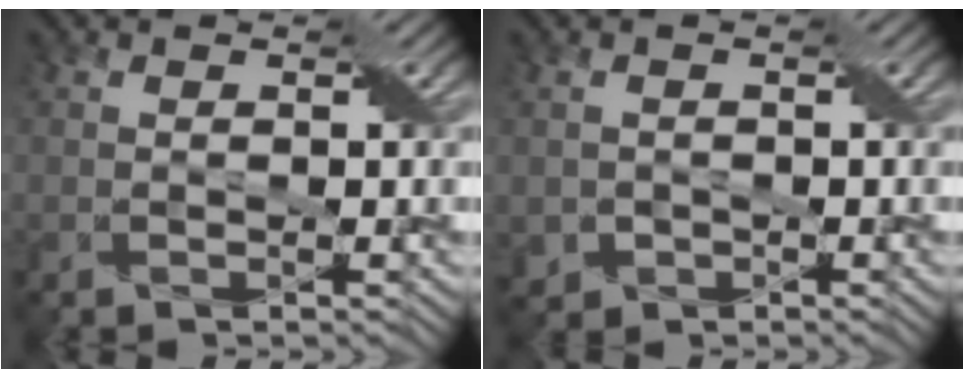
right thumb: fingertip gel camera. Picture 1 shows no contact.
{"total": 2.1, "force": [-0.9, 1.9, 0.2], "torque": [-0.012, -0.012, -0.018]}